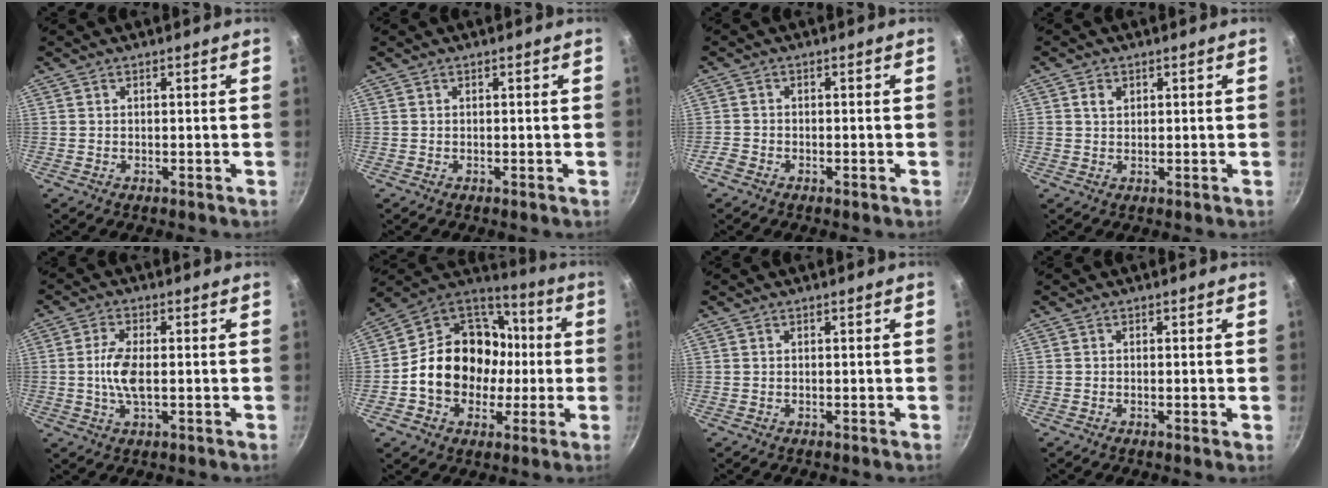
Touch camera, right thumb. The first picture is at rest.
{"total": 0.0}
{"total": 2.0, "force": [-1.4, 1.1, 0.9], "torque": [-0.029, 0.007, -0.032]}
{"total": 2.1, "force": [0.8, 1.6, 1.1], "torque": [-0.013, 0.002, 0.013]}
{"total": 6.1, "force": [-0.3, 2.5, 5.5], "torque": [-0.122, 0.002, -0.009]}
{"total": 21.3, "force": [-1.3, 17.6, 12.0], "torque": [-0.181, 0.049, -0.019]}
{"total": 0.0}
{"total": 0.7, "force": [-0.2, 0.1, 0.7], "torque": [-0.011, -0.002, -0.006]}